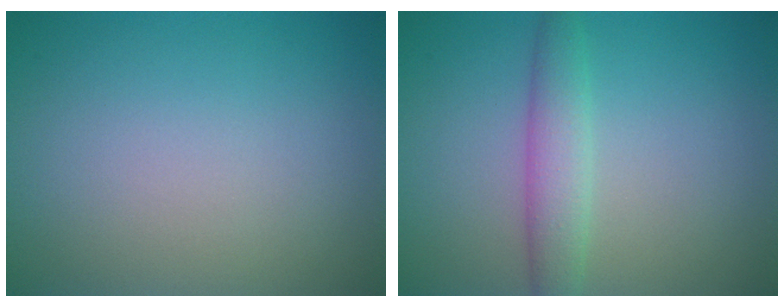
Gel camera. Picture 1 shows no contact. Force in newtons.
{"total": 2.4, "press": 2.4, "slide": 0.2}